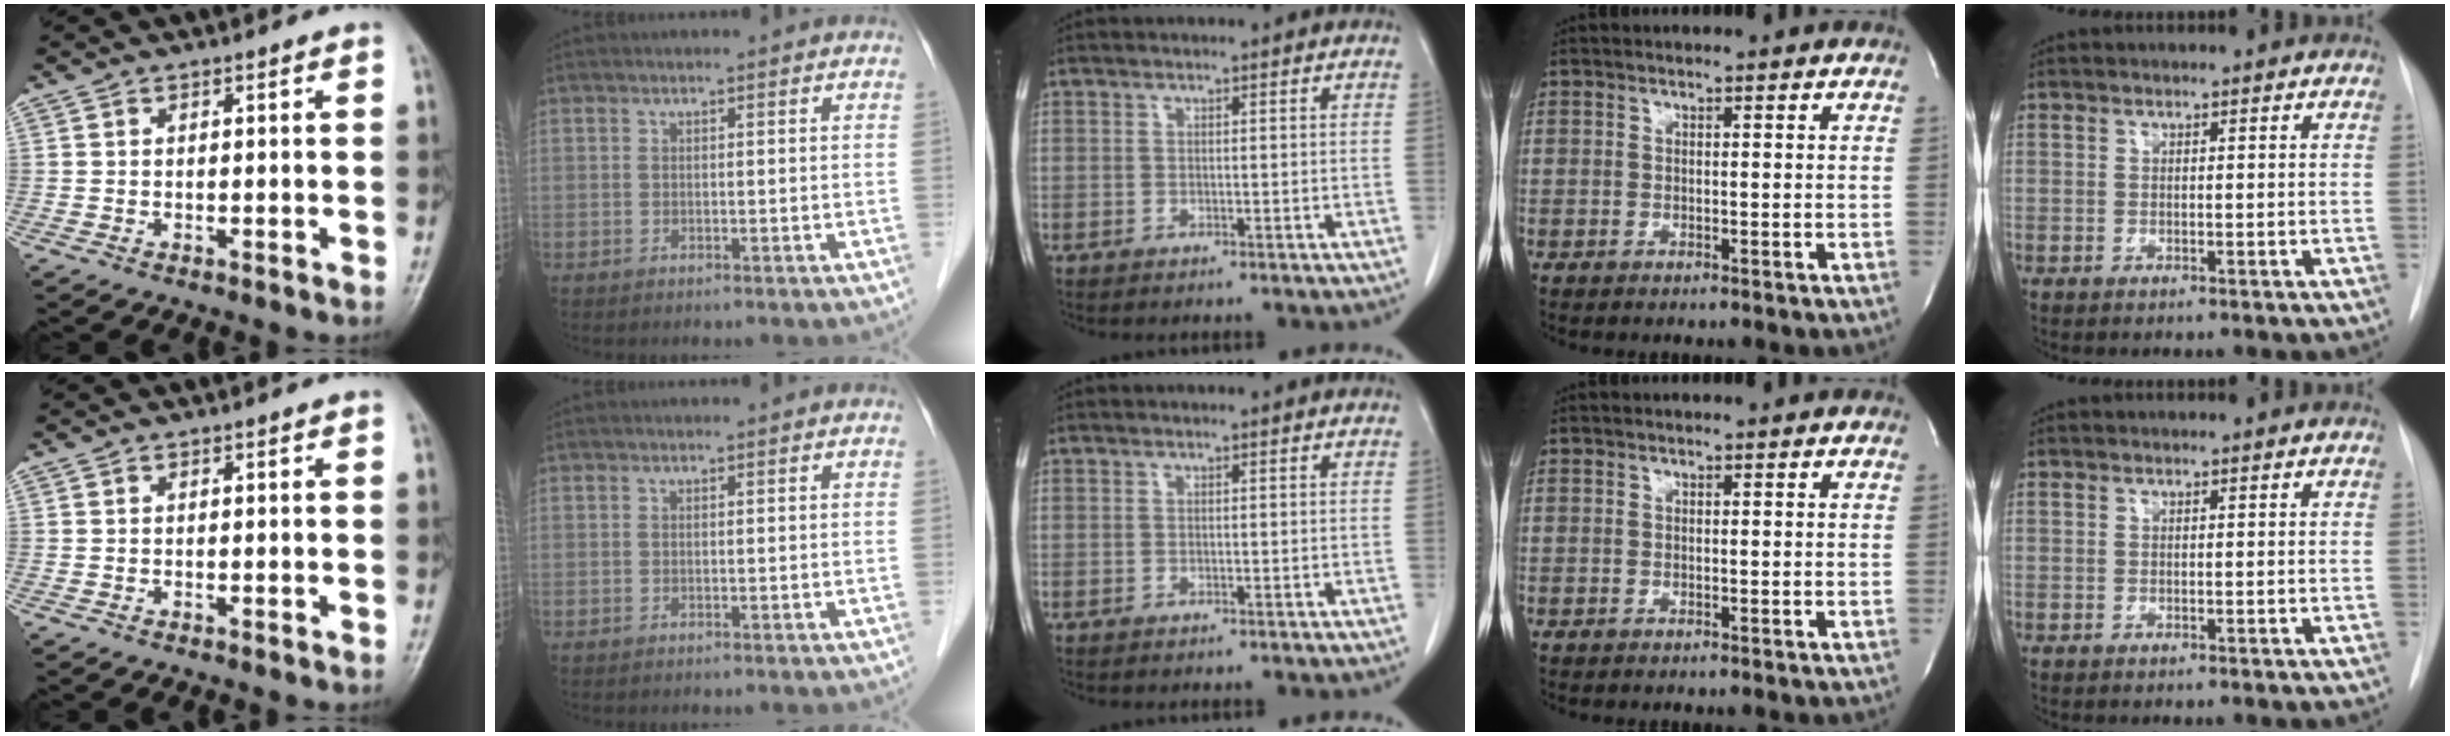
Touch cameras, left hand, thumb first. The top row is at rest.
{}